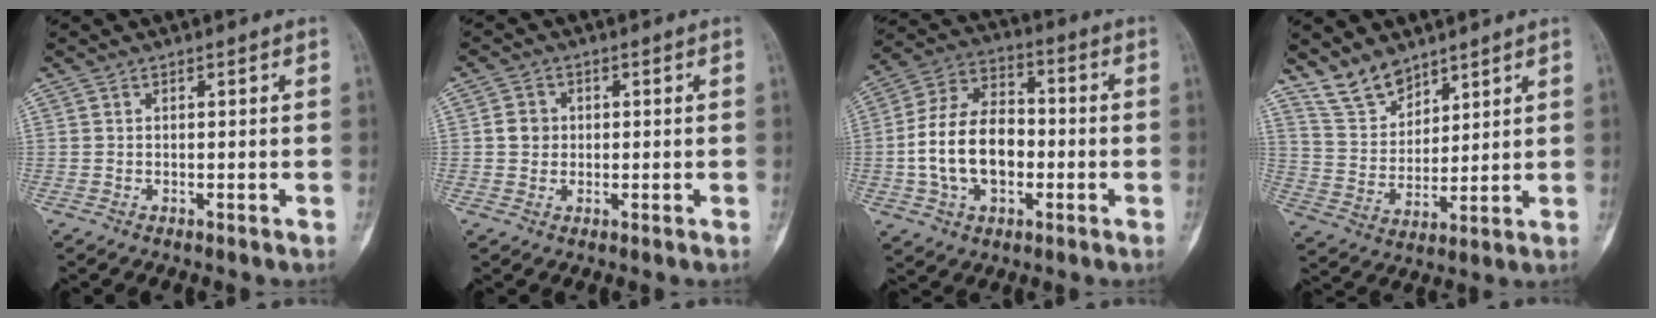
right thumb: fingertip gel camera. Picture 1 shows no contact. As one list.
[{"total": 3.4, "force": [0.3, 3.1, 1.3], "torque": [-0.004, 0.005, 0.002]}, {"total": 15.9, "force": [-2.2, 10.5, 11.7], "torque": [-0.204, 0.035, -0.039]}, {"total": 8.5, "force": [6.9, 4.2, 2.5], "torque": [-0.029, -0.043, 0.147]}]